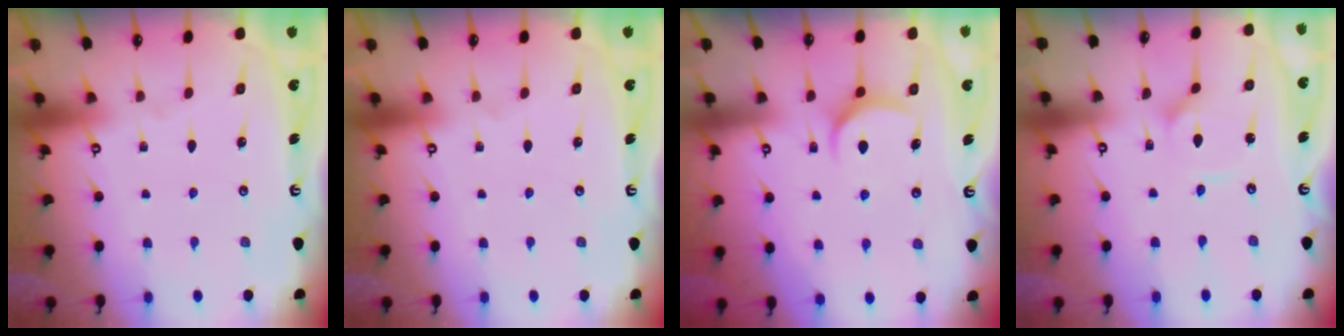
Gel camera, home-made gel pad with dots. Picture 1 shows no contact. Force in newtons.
{"total": 0.0}
{"total": 7.0, "press": 6.9, "slide": 0.7}
{"total": 2.6, "press": 2.6, "slide": 0.3}